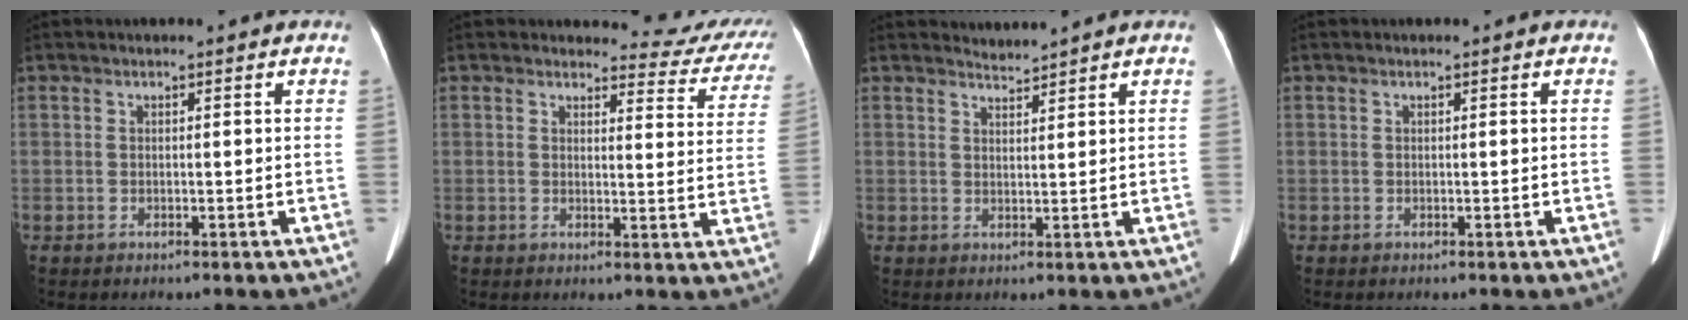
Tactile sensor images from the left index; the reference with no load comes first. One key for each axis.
{"total": 9.9, "fx": 9.7, "fy": 2.1, "fz": -0.5, "tx": 0.036, "ty": -0.059, "tz": 0.077}
{"total": 1.8, "fx": 1.7, "fy": -0.5, "fz": -0.4, "tx": -0.004, "ty": -0.003, "tz": 0.036}
{"total": 0.0}